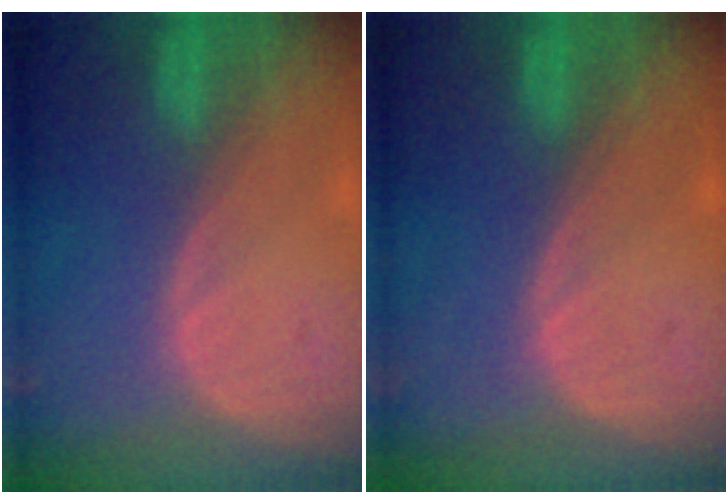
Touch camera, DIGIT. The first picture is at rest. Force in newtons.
{"total": 0.0}